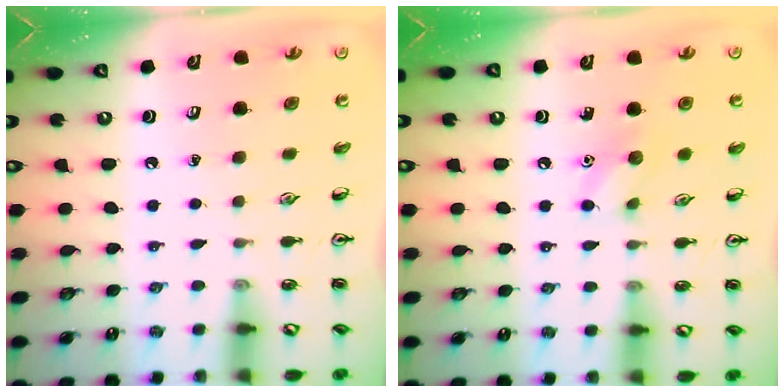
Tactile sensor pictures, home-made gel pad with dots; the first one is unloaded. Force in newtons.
{"total": 6.8, "press": 6.7, "slide": 0.8}